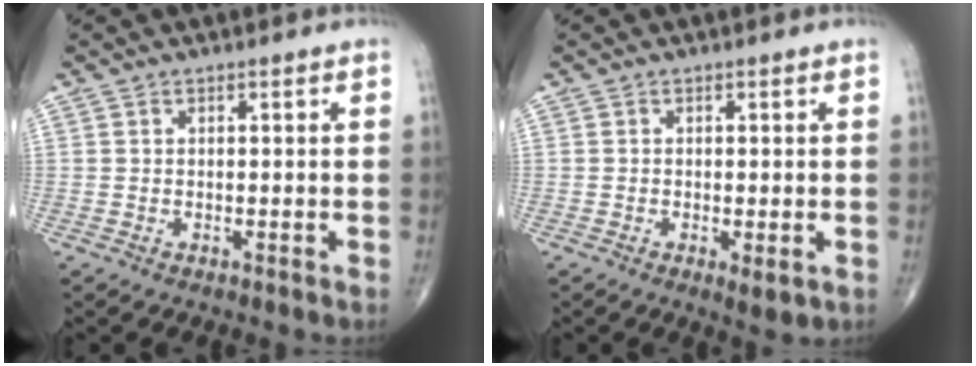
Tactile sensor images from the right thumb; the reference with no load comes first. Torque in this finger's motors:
{"motor_torque": [-0.14, 0.13, -0.19, 0.08, -0.06]}